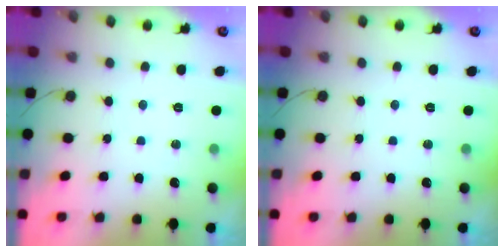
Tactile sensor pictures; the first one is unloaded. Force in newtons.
{"total": 0.0}